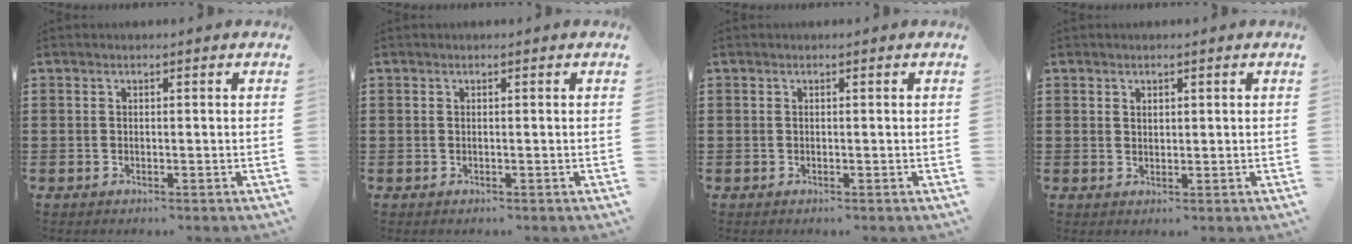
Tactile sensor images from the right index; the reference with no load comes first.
{"total": 0.0}
{"total": 0.0}
{"total": 1.2, "force": [0.9, 0.7, 0.3], "torque": [-0.007, 0.002, 0.018]}